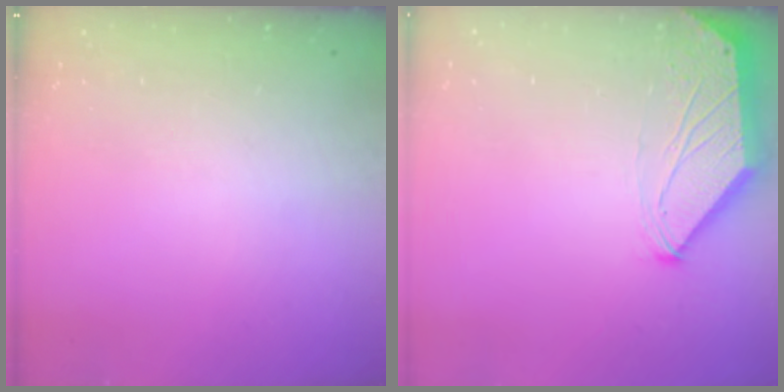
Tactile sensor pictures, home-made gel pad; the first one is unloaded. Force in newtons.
{"total": 0.0}